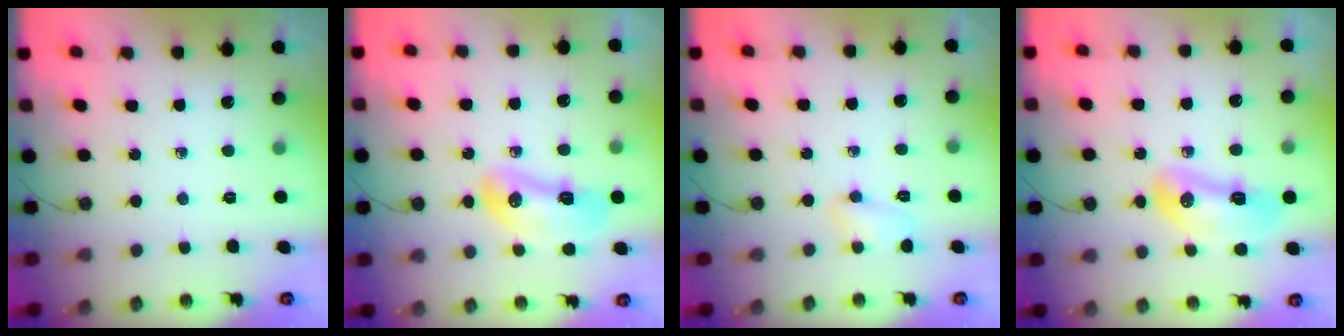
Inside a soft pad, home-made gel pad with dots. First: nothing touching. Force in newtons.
{"total": 14.8, "press": 12.2, "slide": 8.4}
{"total": 3.9, "press": 3.9, "slide": 0.7}
{"total": 11.4, "press": 11.1, "slide": 2.8}